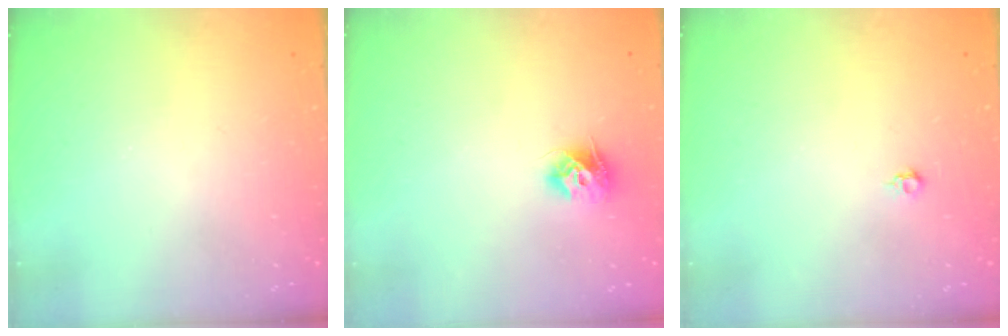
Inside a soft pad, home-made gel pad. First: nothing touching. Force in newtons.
{"total": 9.1, "press": 9.1, "slide": 0.3}
{"total": 4.0, "press": 4.0, "slide": 0.6}